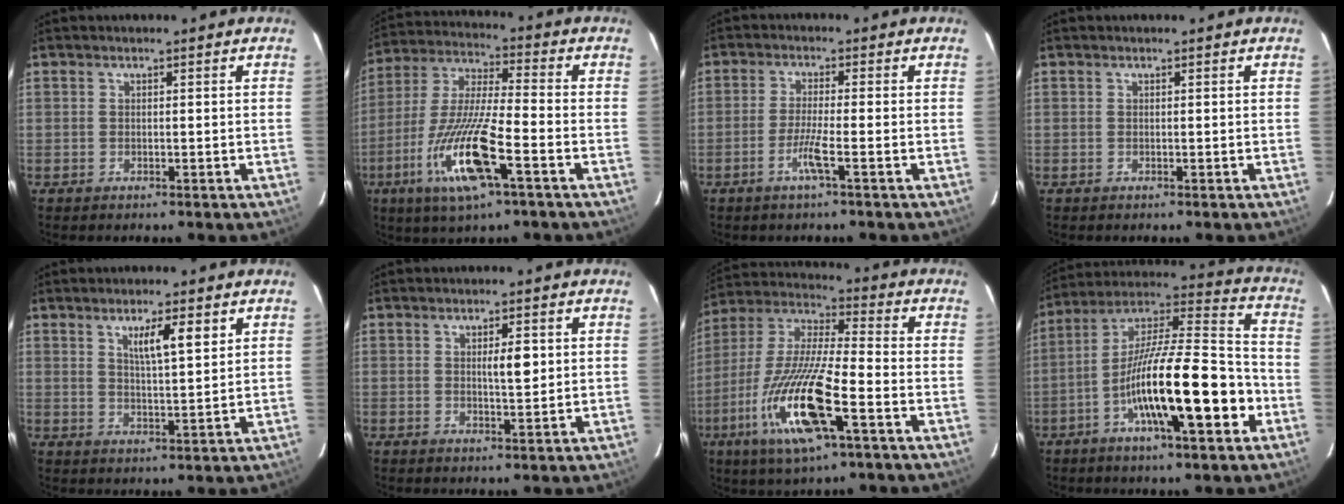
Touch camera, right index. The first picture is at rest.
{"total": 15.4, "force": [-6.4, 1.6, 13.9], "torque": [-0.286, -0.020, -0.118]}
{"total": 4.0, "force": [-1.8, -0.4, 3.6], "torque": [-0.071, -0.007, -0.038]}
{"total": 0.0}
{"total": 5.6, "force": [2.8, 0.6, 4.8], "torque": [-0.080, -0.001, 0.047]}
{"total": 3.2, "force": [0.6, 0.7, 3.0], "torque": [-0.047, -0.002, 0.010]}
{"total": 18.0, "force": [-7.2, 2.5, 16.3], "torque": [-0.345, -0.023, -0.133]}
{"total": 20.0, "force": [-6.7, 2.9, 18.7], "torque": [-0.328, 0.001, -0.112]}